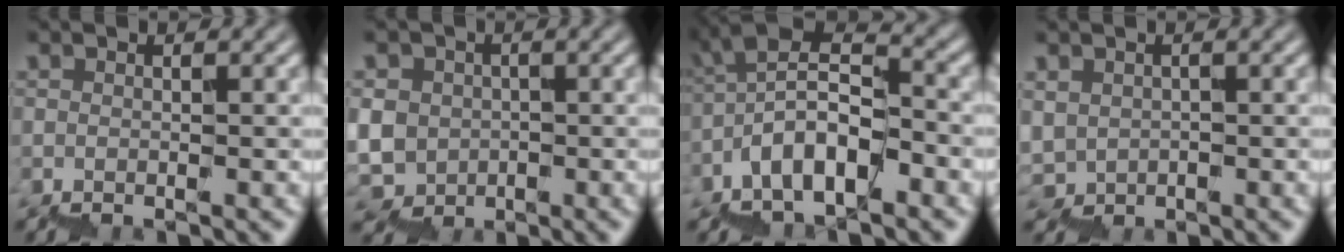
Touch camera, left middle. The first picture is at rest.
{"total": 3.7, "force": [0.6, 3.6, -0.1], "torque": [-0.005, 0.002, 0.001]}
{"total": 6.4, "force": [-2.4, 2.9, 5.1], "torque": [-0.092, 0.024, -0.043]}
{"total": 1.4, "force": [0.8, 0.4, -1.1], "torque": [0.013, -0.002, 0.018]}